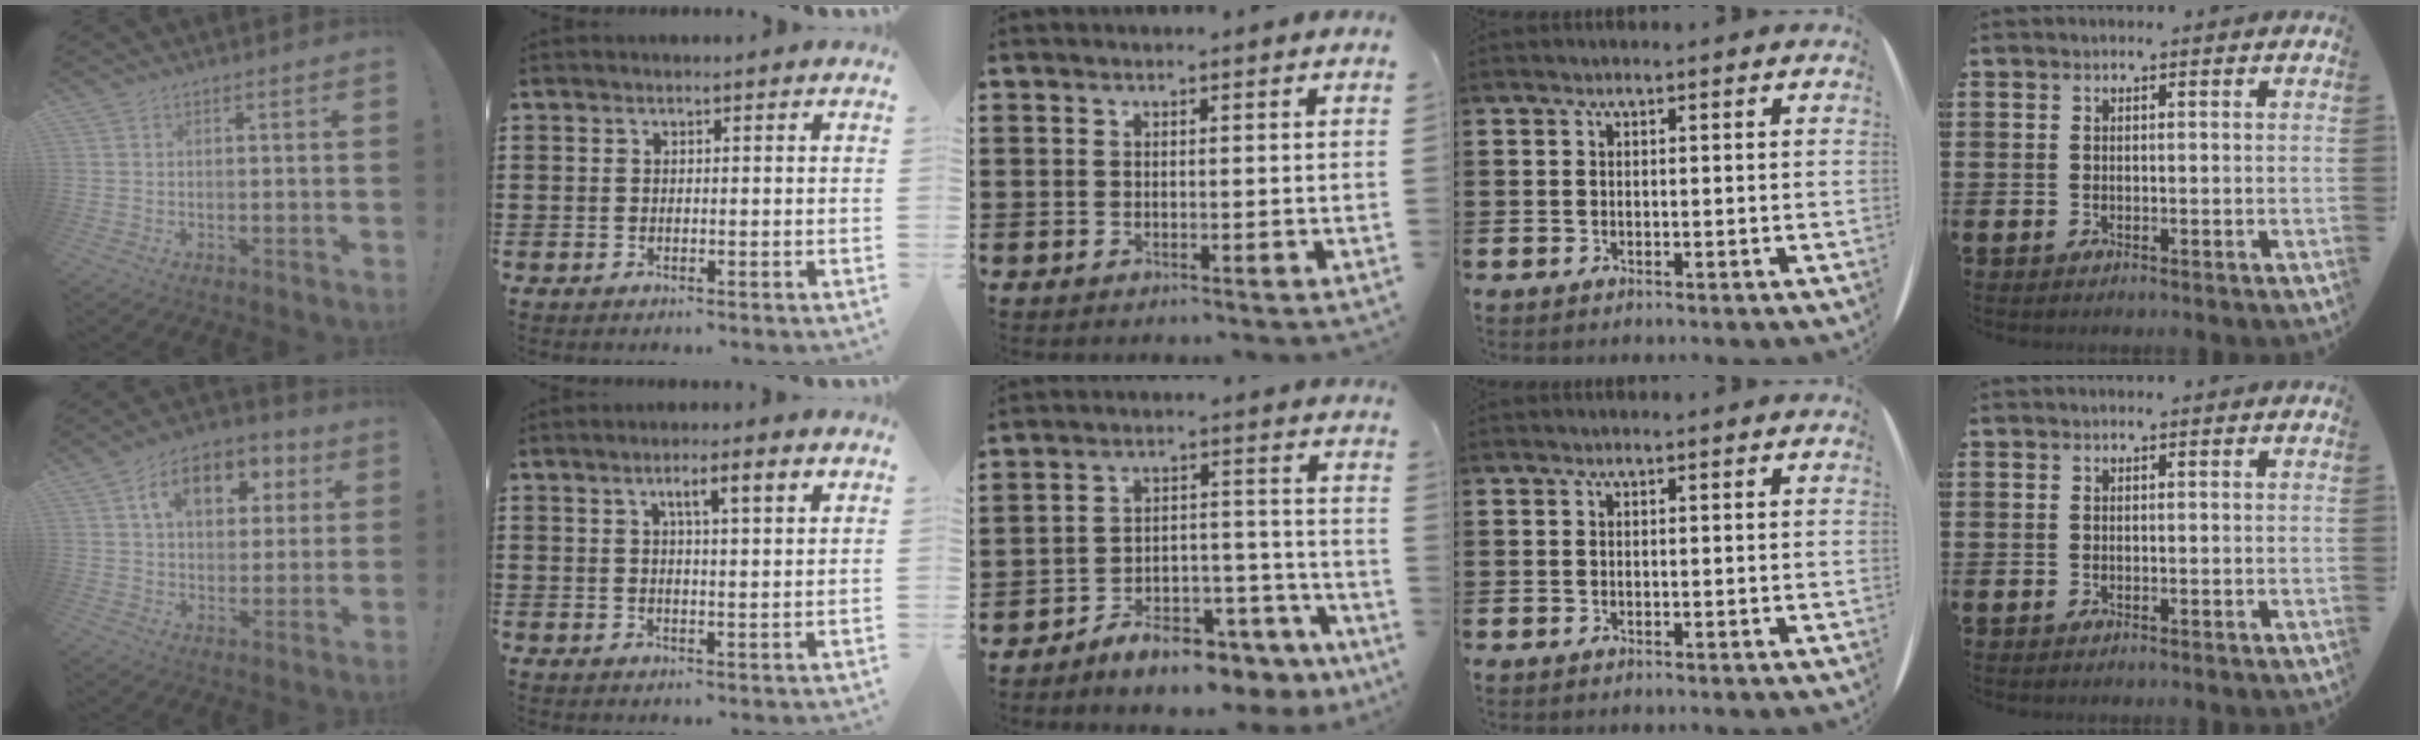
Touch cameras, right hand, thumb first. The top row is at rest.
{"thumb": {"total": 13.4, "force": [5.0, 9.2, 8.5], "torque": [-0.131, -0.006, 0.090]}, "index": {"total": 3.9, "force": [1.5, 0.6, 3.6], "torque": [-0.066, -0.001, 0.019]}, "middle": {"total": 7.3, "force": [-6.9, 1.6, 2.0], "torque": [-0.024, 0.025, -0.126]}}